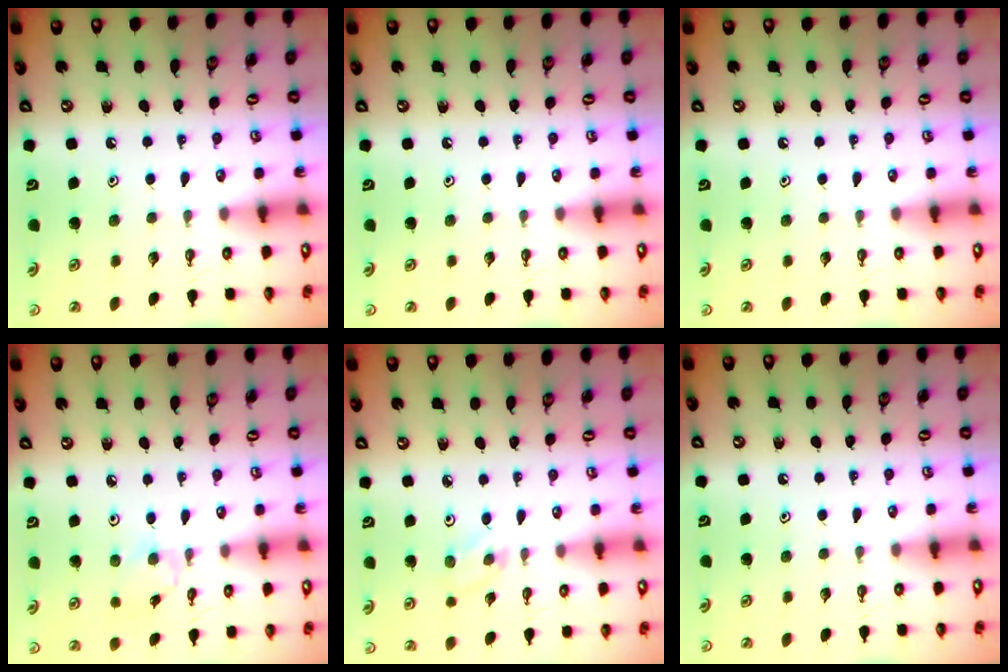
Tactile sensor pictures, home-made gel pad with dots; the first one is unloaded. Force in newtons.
{"total": 0.0}
{"total": 0.0}
{"total": 0.9, "press": 0.9, "slide": 0.3}
{"total": 3.1, "press": 3.1, "slide": 0.4}
{"total": 0.0}